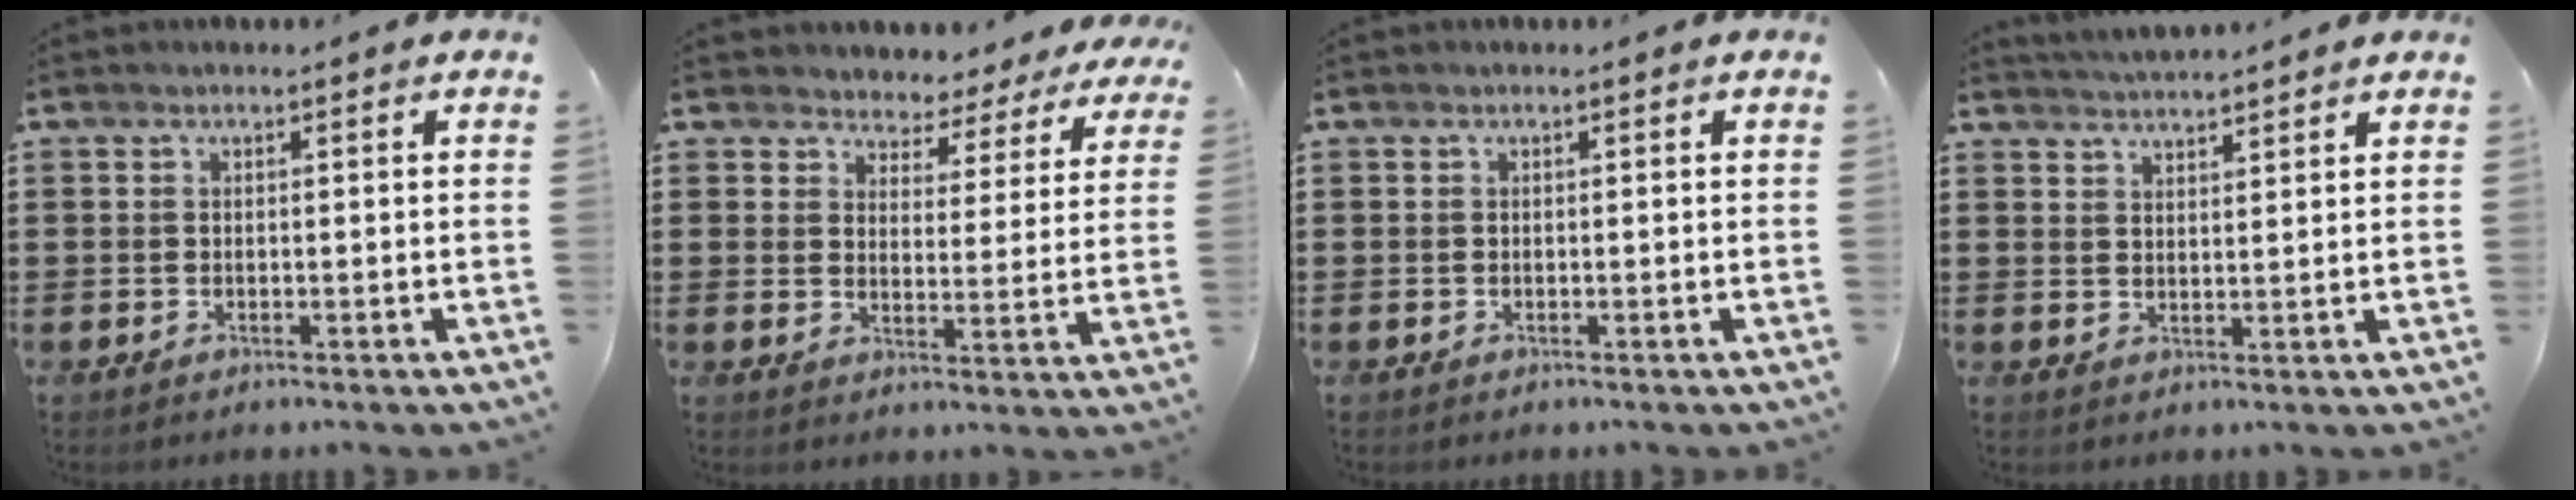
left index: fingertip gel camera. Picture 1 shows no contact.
{"total": 3.4, "force": [3.2, 1.1, -0.3], "torque": [-0.019, -0.020, 0.051]}
{"total": 0.0}
{"total": 2.9, "force": [2.9, -0.4, 0.1], "torque": [-0.009, -0.009, 0.053]}